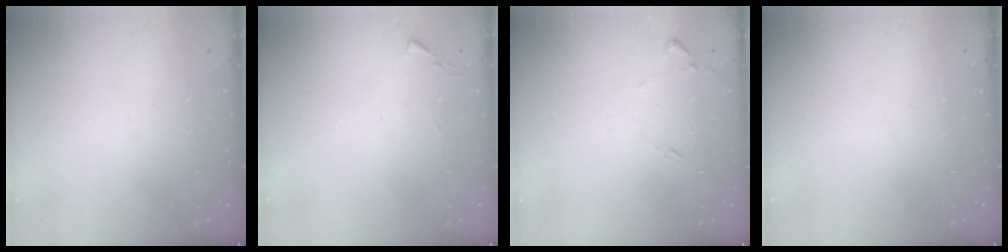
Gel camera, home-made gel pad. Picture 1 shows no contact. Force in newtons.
{"total": 1.1, "press": 1.1, "slide": 0.1}
{"total": 8.0, "press": 8.0, "slide": 0.7}
{"total": 0.0}